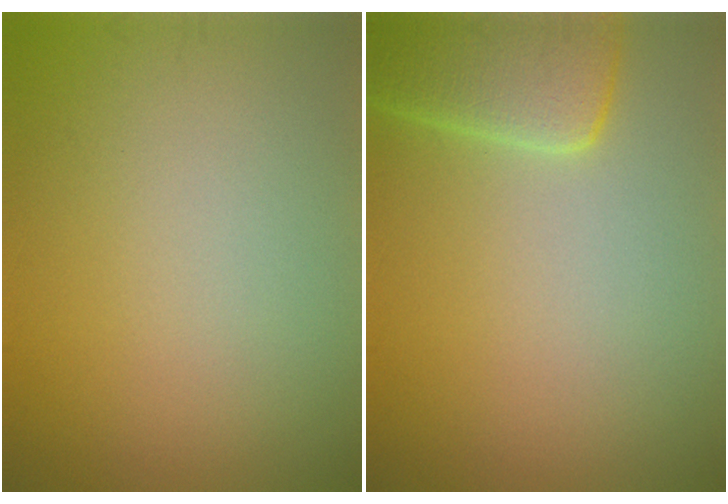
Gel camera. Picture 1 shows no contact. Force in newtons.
{"total": 4.8, "press": 4.7, "slide": 0.5}